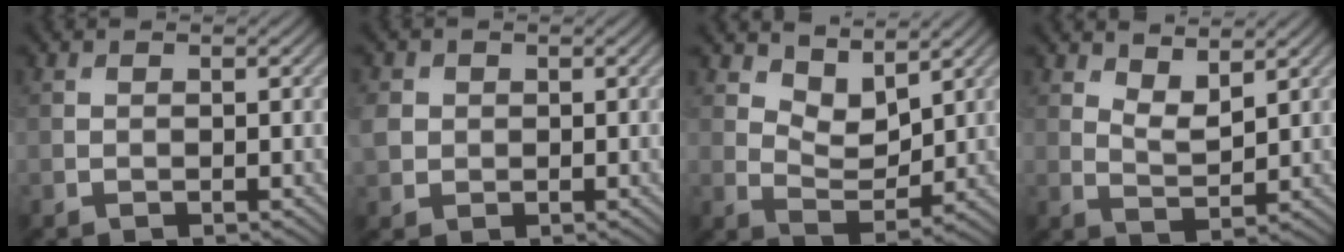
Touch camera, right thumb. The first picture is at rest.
{"total": 2.8, "force": [0.2, 2.6, 1.0], "torque": [-0.035, 0.002, 0.002]}
{"total": 5.2, "force": [4.1, 2.1, 2.4], "torque": [-0.058, -0.010, 0.070]}
{"total": 3.8, "force": [2.8, 1.2, 2.2], "torque": [-0.049, -0.009, 0.055]}